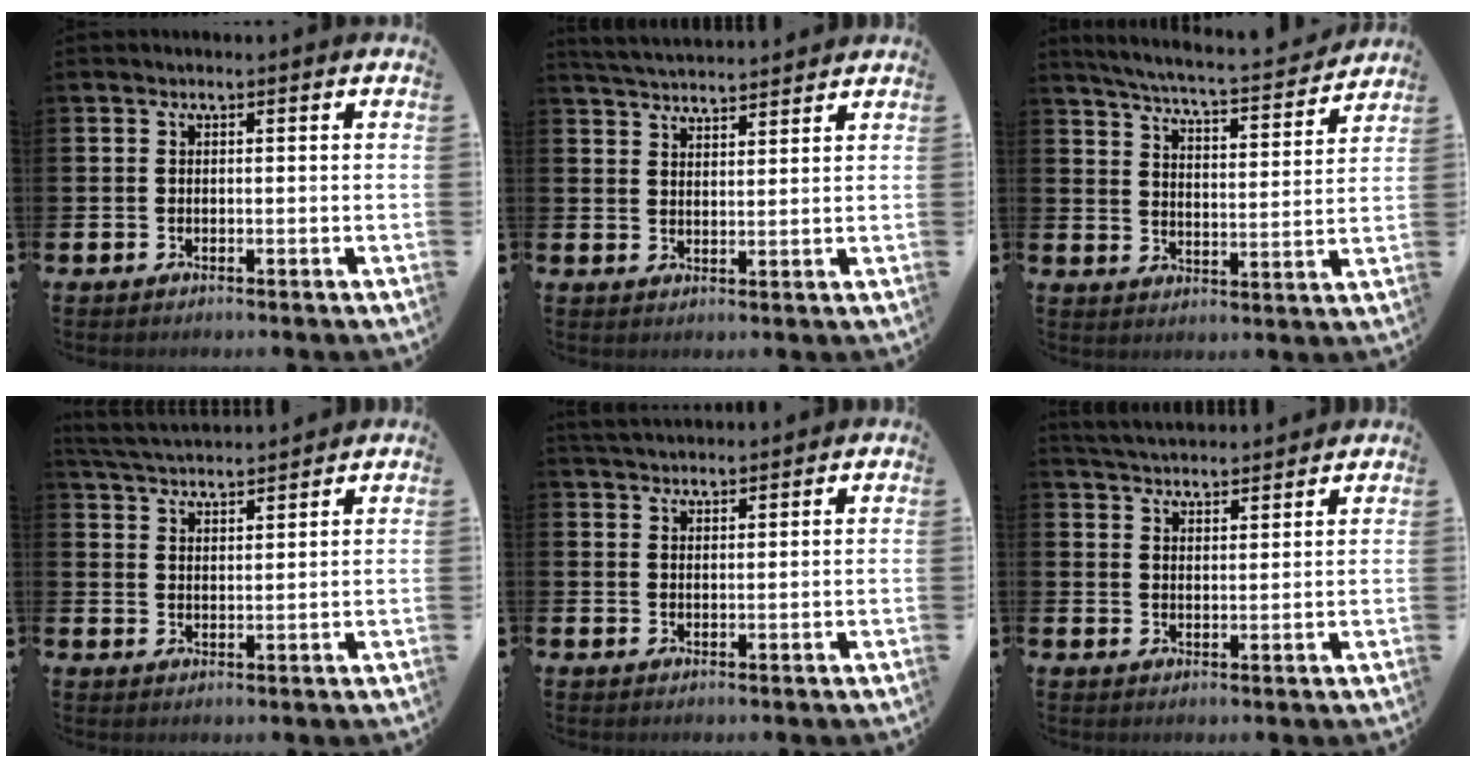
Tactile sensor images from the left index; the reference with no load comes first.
{"total": 4.2, "force": [4.2, 0.2, 0.1], "torque": [-0.011, -0.023, 0.077]}
{"total": 5.5, "force": [5.3, 0.0, 1.5], "torque": [-0.055, -0.045, 0.086]}
{"total": 4.4, "force": [4.3, 0.3, 0.2], "torque": [-0.025, -0.024, 0.079]}
{"total": 3.0, "force": [2.9, 0.5, 0.3], "torque": [-0.012, -0.010, 0.054]}
{"total": 4.3, "force": [4.3, 0.3, -0.1], "torque": [-0.009, -0.025, 0.077]}